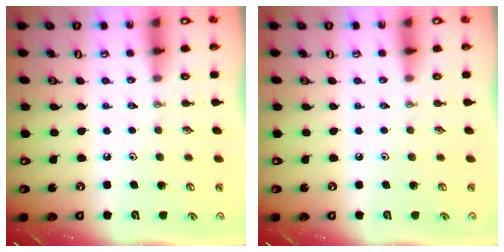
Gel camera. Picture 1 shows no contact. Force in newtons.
{"total": 0.0}